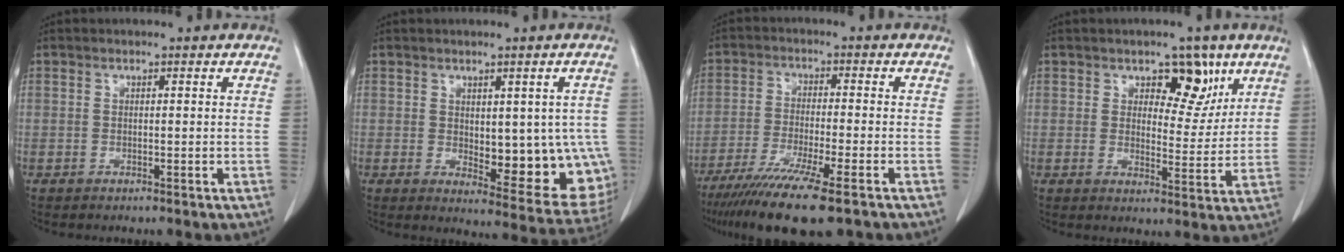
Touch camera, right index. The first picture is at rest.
{"total": 13.3, "force": [-1.4, 5.9, 11.9], "torque": [-0.111, 0.001, -0.001]}
{"total": 13.3, "force": [-9.5, 0.7, 9.3], "torque": [-0.166, -0.039, -0.156]}
{"total": 7.1, "force": [4.0, 3.8, 4.5], "torque": [-0.049, -0.001, 0.059]}